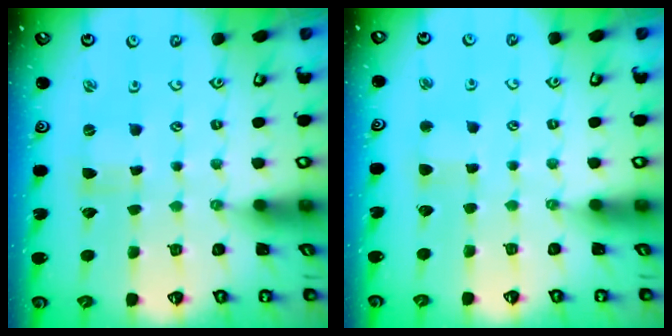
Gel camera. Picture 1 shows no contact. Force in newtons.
{"total": 3.4, "press": 3.4, "slide": 0.2}